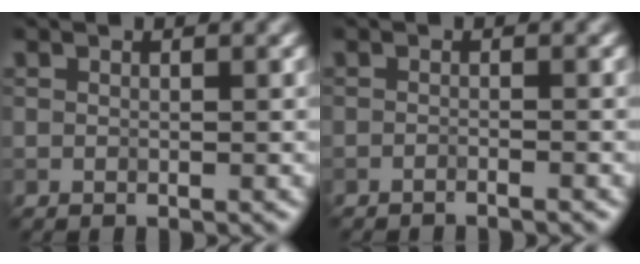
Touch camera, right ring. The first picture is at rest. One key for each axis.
{"total": 0.9, "fx": -0.8, "fy": 0.0, "fz": 0.4, "tx": -0.009, "ty": -0.002, "tz": -0.018}